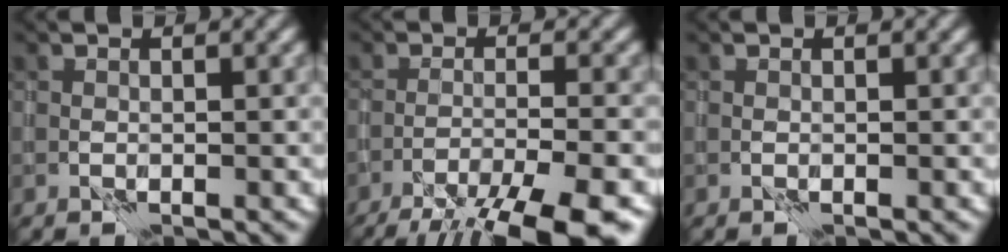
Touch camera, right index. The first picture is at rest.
{"total": 10.2, "force": [-8.0, 1.4, 6.1], "torque": [-0.094, -0.015, -0.115]}
{"total": 0.0}